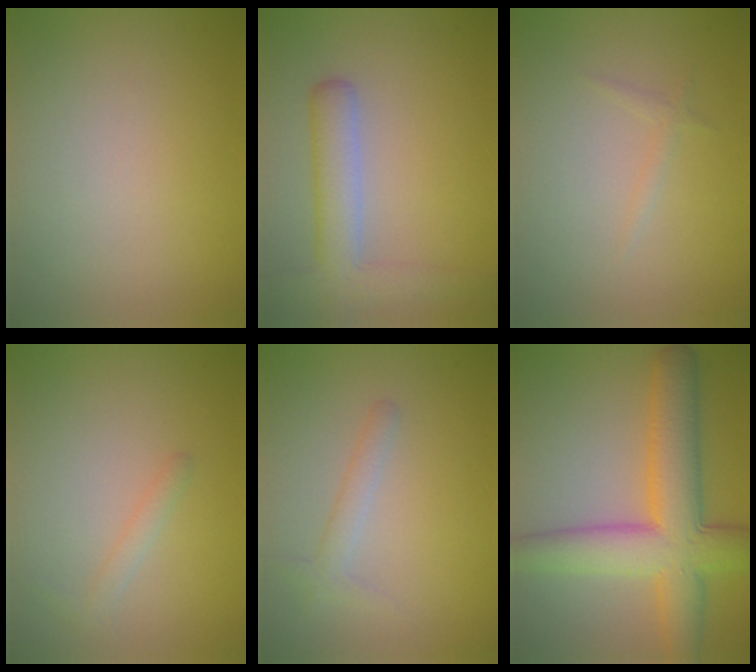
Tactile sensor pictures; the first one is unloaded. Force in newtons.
{"total": 4.3, "press": 4.3, "slide": 0.2}
{"total": 0.7, "press": 0.7, "slide": 0.1}
{"total": 1.1, "press": 1.1, "slide": 0.0}
{"total": 1.6, "press": 1.6, "slide": 0.1}
{"total": 8.5, "press": 8.5, "slide": 0.3}